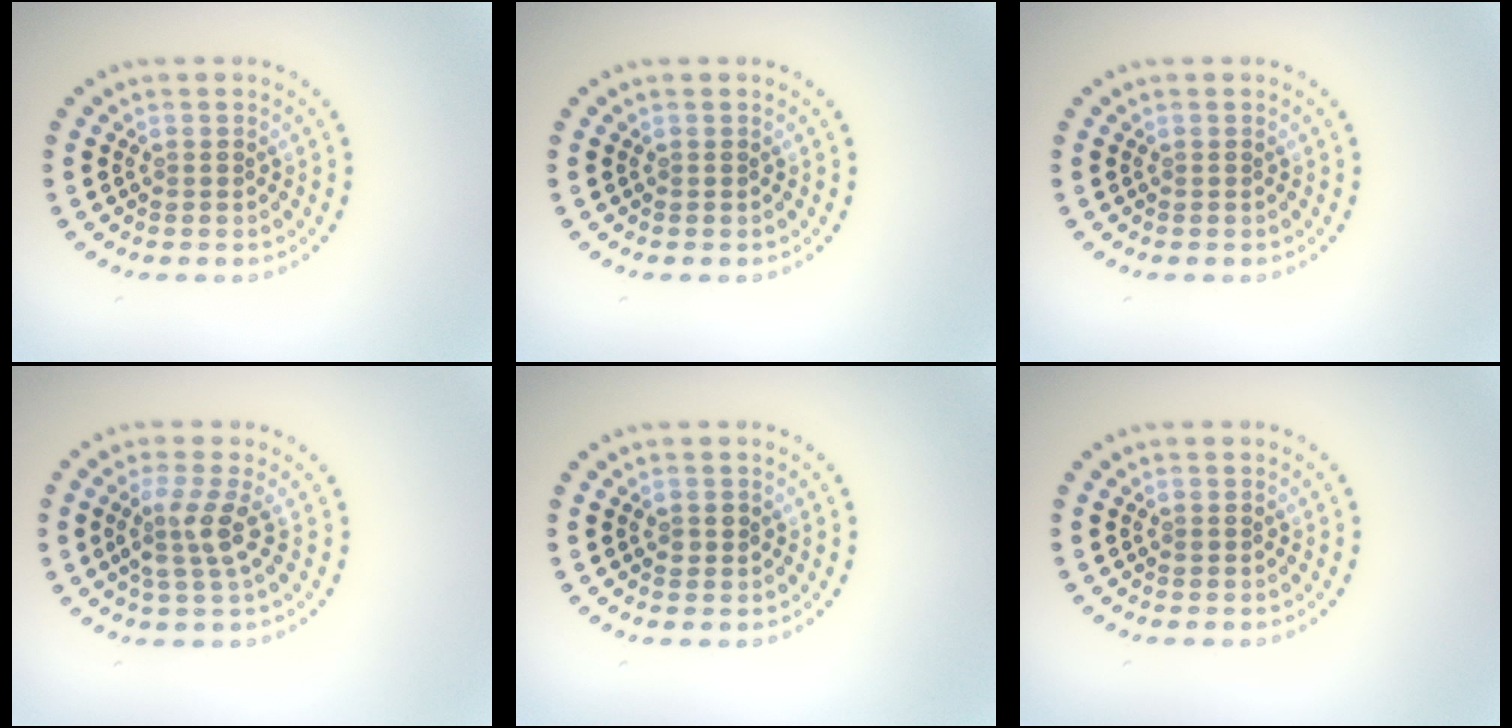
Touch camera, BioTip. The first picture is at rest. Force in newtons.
{"total": 0.0}
{"total": 0.0}
{"total": 2.7, "press": 2.1, "slide": 1.8}
{"total": 0.8, "press": 0.8, "slide": 0.1}
{"total": 0.0}